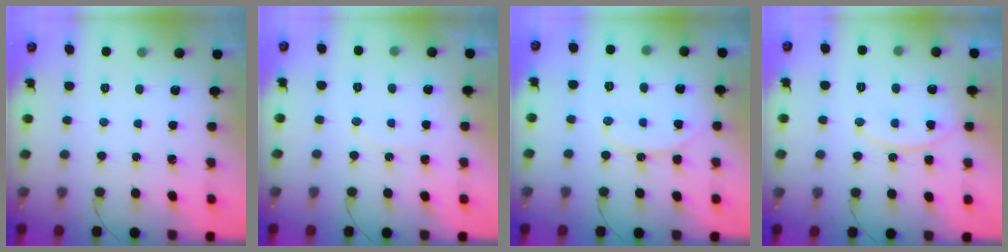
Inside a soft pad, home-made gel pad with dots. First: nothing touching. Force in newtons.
{"total": 4.6, "press": 4.5, "slide": 0.5}
{"total": 12.2, "press": 12.1, "slide": 1.2}
{"total": 12.5, "press": 12.5, "slide": 0.8}